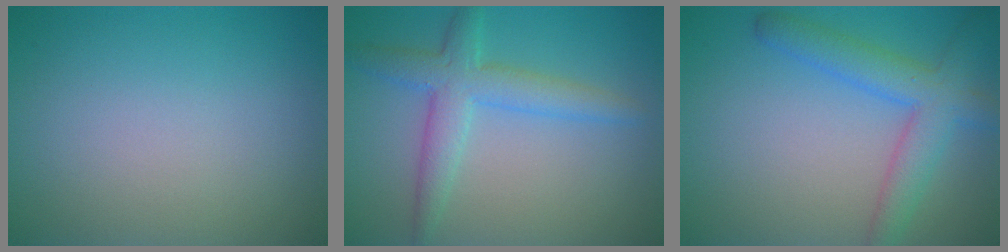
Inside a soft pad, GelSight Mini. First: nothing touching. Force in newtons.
{"total": 4.2, "press": 4.2, "slide": 0.2}
{"total": 4.7, "press": 4.7, "slide": 0.2}